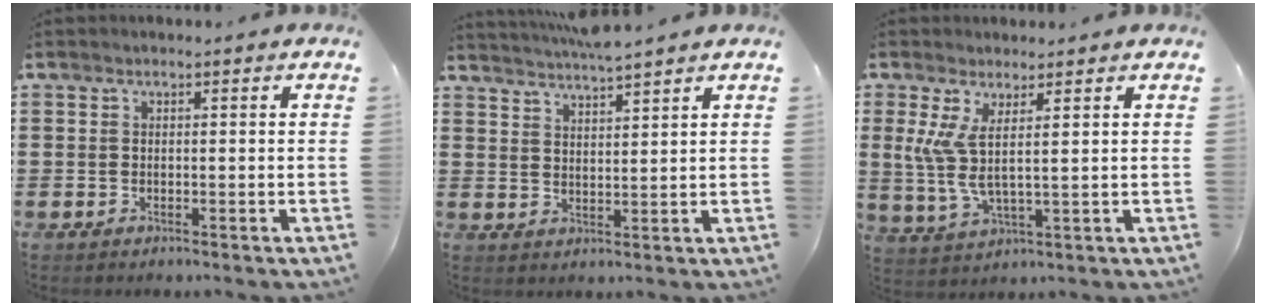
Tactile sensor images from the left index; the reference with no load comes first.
{"total": 3.2, "force": [3.2, -0.7, 0.1], "torque": [-0.012, -0.014, 0.057]}
{"total": 5.5, "force": [2.8, 1.0, 4.6], "torque": [-0.124, -0.019, 0.046]}